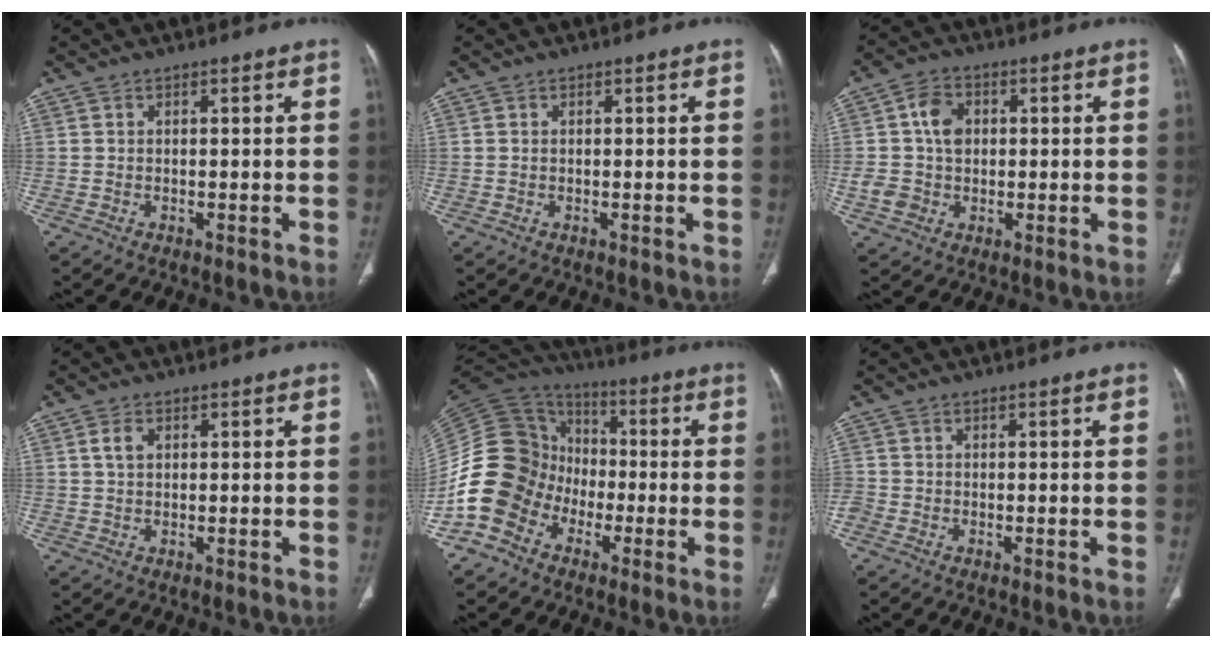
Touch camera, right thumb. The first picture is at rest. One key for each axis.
{"total": 0.0}
{"total": 7.9, "fx": 1.0, "fy": 6.2, "fz": 4.7, "tx": -0.063, "ty": 0.010, "tz": 0.018}
{"total": 2.4, "fx": 0.8, "fy": 1.6, "fz": 1.7, "tx": -0.028, "ty": 0.004, "tz": 0.016}
{"total": 17.5, "fx": -6.5, "fy": 14.4, "fz": 7.4, "tx": -0.133, "ty": 0.069, "tz": -0.128}
{"total": 1.5, "fx": -0.8, "fy": 1.1, "fz": 0.7, "tx": -0.020, "ty": -0.001, "tz": -0.022}